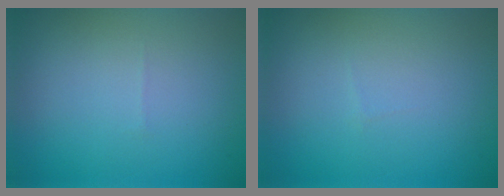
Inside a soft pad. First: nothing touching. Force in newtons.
{"total": 0.0}